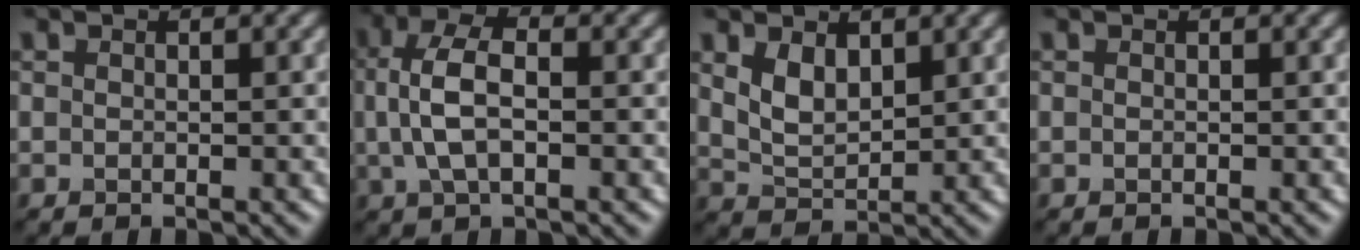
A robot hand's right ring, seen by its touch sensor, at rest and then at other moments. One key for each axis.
{"total": 5.1, "fx": 0.3, "fy": 2.5, "fz": 4.4, "tx": -0.095, "ty": 0.006, "tz": 0.002}
{"total": 3.1, "fx": 1.5, "fy": 1.7, "fz": 2.1, "tx": -0.048, "ty": -0.006, "tz": 0.036}
{"total": 0.0}